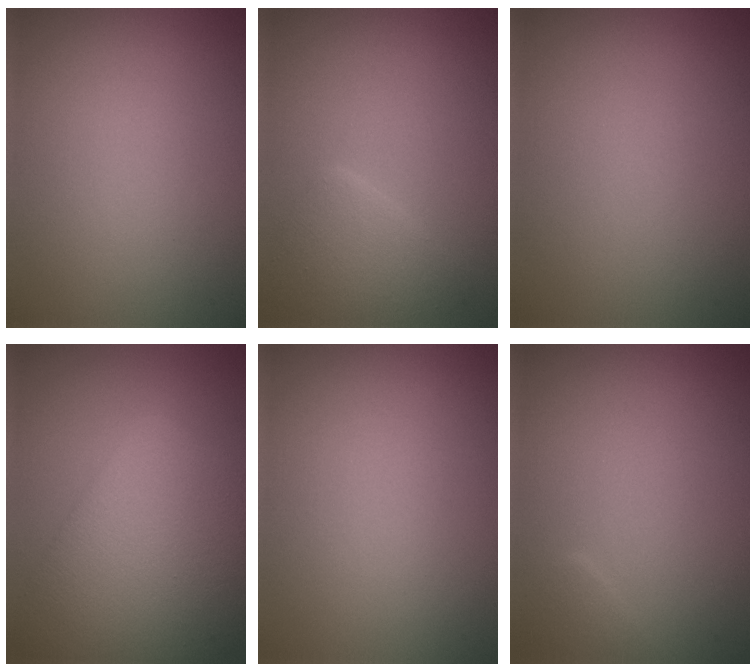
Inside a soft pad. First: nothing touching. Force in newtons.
{"total": 2.9, "press": 2.9, "slide": 0.1}
{"total": 0.0}
{"total": 9.1, "press": 9.1, "slide": 0.1}
{"total": 0.0}
{"total": 0.9, "press": 0.9, "slide": 0.1}